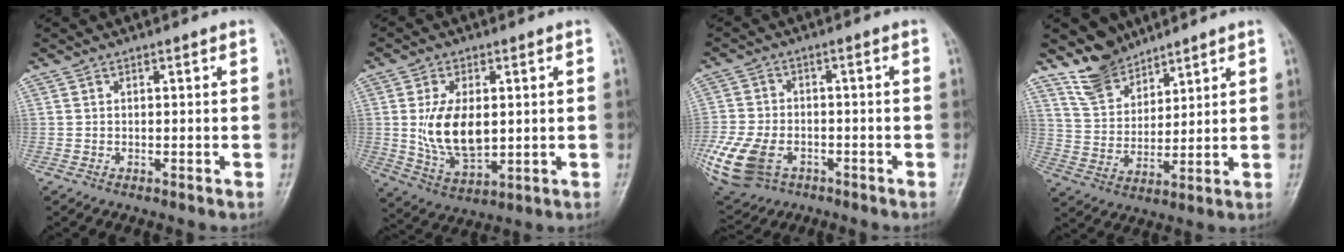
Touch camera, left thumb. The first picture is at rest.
{"total": 11.9, "force": [0.9, 6.9, 9.7], "torque": [-0.164, -0.012, 0.029]}
{"total": 16.0, "force": [-6.1, 10.9, 9.9], "torque": [-0.245, 0.004, -0.102]}
{"total": 8.0, "force": [7.0, 3.7, 1.4], "torque": [-0.010, -0.049, 0.151]}